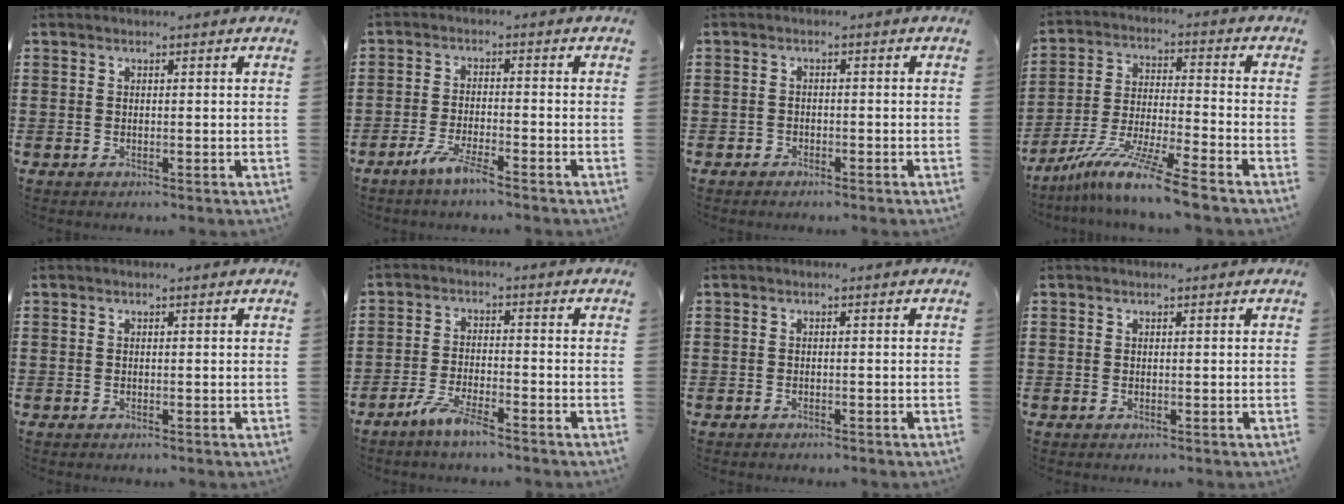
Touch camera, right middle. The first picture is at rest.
{"total": 4.2, "force": [-3.0, 0.2, 2.9], "torque": [-0.059, -0.004, -0.055]}
{"total": 1.3, "force": [-1.2, 0.5, 0.0], "torque": [-0.004, 0.004, -0.027]}
{"total": 10.5, "force": [-8.7, -0.7, 5.8], "torque": [-0.116, -0.005, -0.174]}
{"total": 0.0}
{"total": 4.7, "force": [-3.5, 0.3, 3.1], "torque": [-0.071, -0.010, -0.066]}
{"total": 0.7, "force": [-0.6, 0.2, 0.1], "torque": [-0.002, 0.000, -0.014]}
{"total": 0.0}